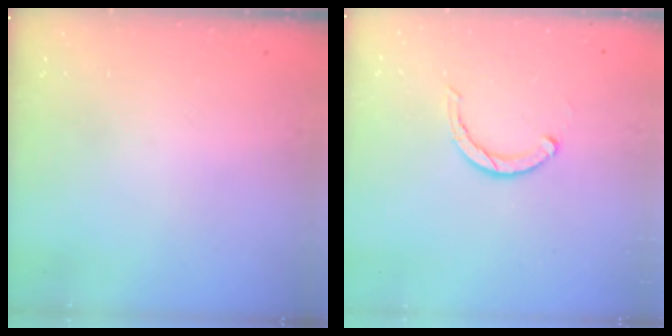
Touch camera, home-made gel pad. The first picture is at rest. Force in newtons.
{"total": 3.5, "press": 3.5, "slide": 0.2}